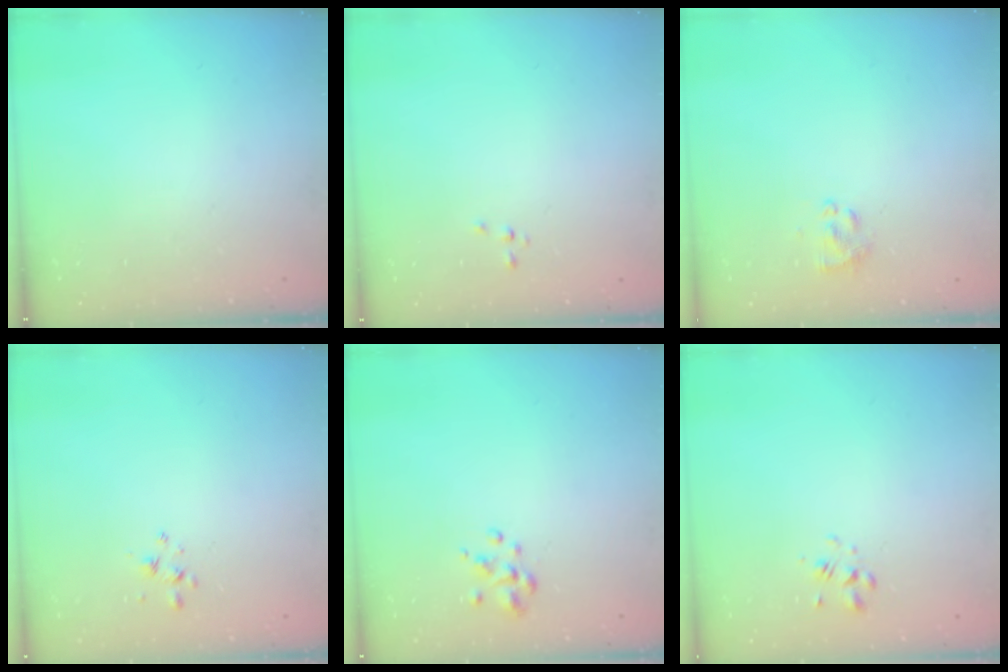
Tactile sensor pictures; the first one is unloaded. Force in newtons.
{"total": 0.0}
{"total": 1.4, "press": 1.3, "slide": 0.6}
{"total": 2.7, "press": 2.5, "slide": 0.8}
{"total": 2.5, "press": 2.4, "slide": 0.7}
{"total": 0.9, "press": 0.7, "slide": 0.6}